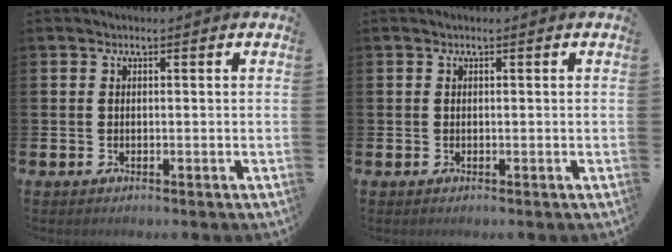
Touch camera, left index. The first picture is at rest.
{"total": 0.0}